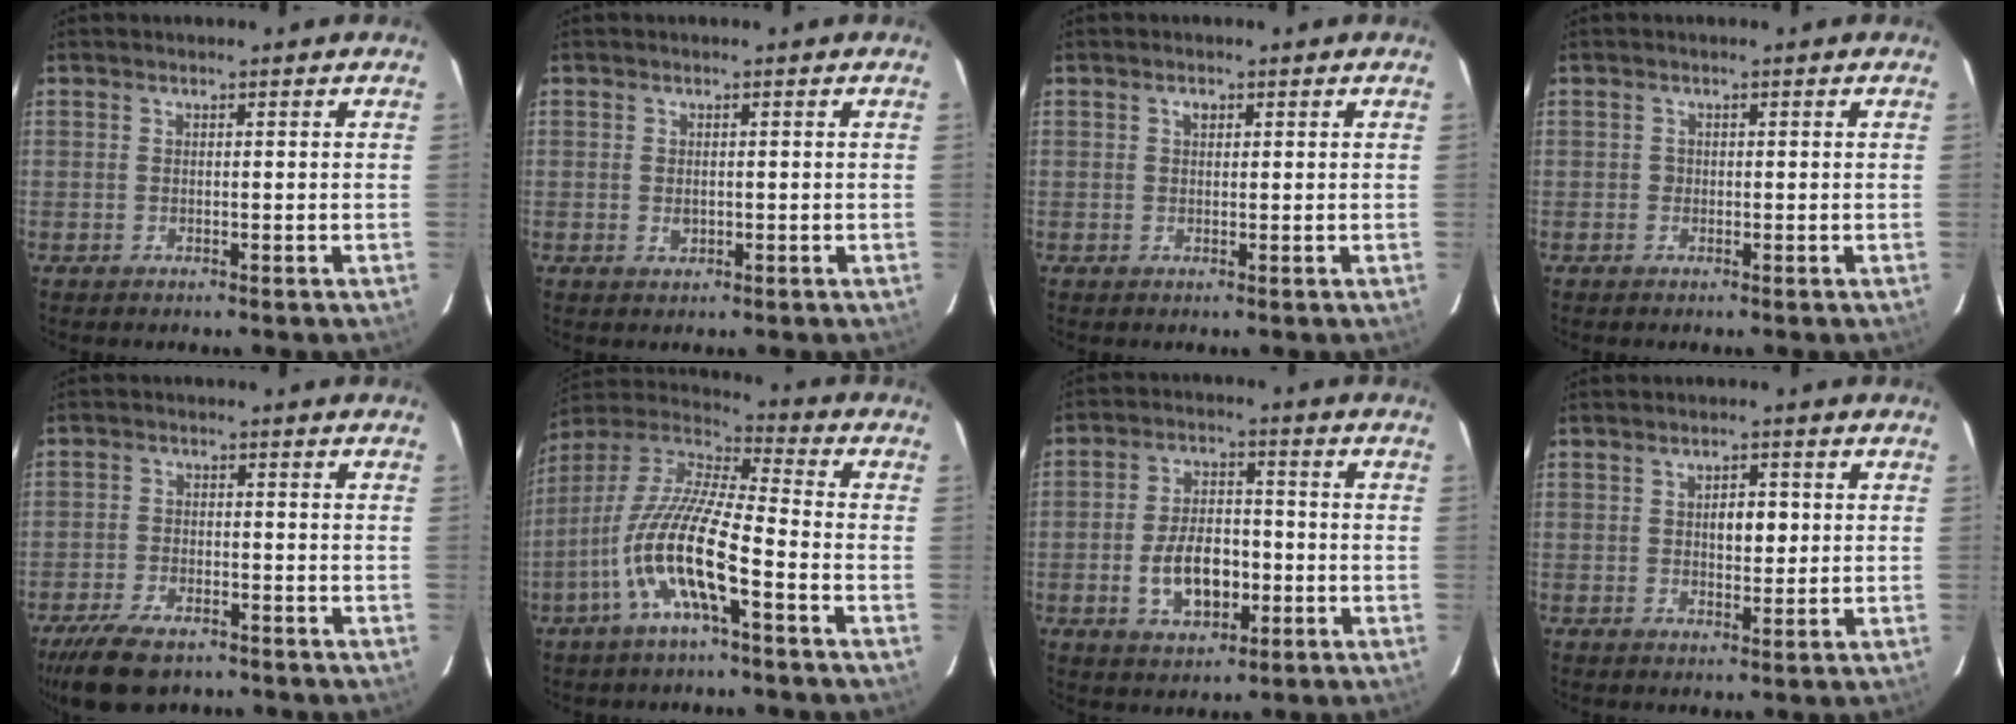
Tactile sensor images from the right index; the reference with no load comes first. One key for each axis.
{"total": 1.5, "fx": -0.2, "fy": 1.1, "fz": 1.0, "tx": -0.018, "ty": 0.001, "tz": -0.002}
{"total": 1.2, "fx": 0.5, "fy": 0.8, "fz": 0.7, "tx": -0.010, "ty": 0.006, "tz": 0.008}
{"total": 0.7, "fx": -0.3, "fy": 0.7, "fz": 0.0, "tx": 0.002, "ty": 0.001, "tz": -0.005}
{"total": 10.1, "fx": -7.7, "fy": 4.1, "fz": 5.2, "tx": -0.131, "ty": -0.017, "tz": -0.135}
{"total": 14.9, "fx": -6.2, "fy": 2.6, "fz": 13.3, "tx": -0.260, "ty": -0.010, "tz": -0.124}
{"total": 10.1, "fx": -2.8, "fy": 6.0, "fz": 7.6, "tx": -0.151, "ty": 0.010, "tz": -0.036}
{"total": 3.8, "fx": 0.6, "fy": 2.1, "fz": 3.0, "tx": -0.046, "ty": 0.007, "tz": 0.011}